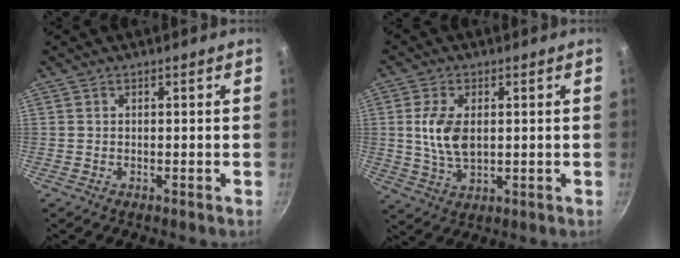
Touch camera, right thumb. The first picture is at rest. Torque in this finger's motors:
{"motor_torque": [-0.12, 0.30, 0.20, 0.21, 0.19]}